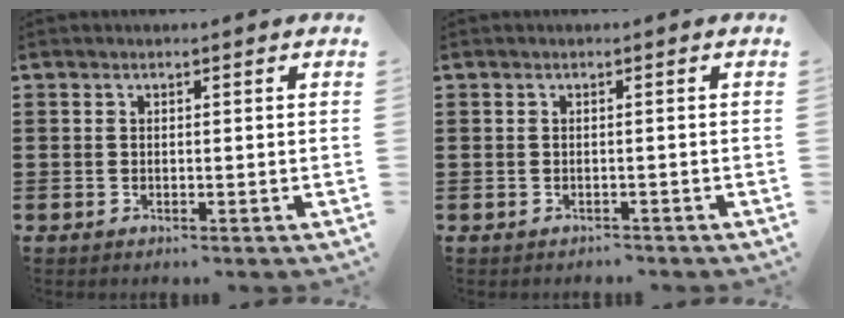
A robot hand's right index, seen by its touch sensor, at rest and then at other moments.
{"total": 0.7, "force": [-0.6, 0.4, 0.0], "torque": [-0.002, 0.002, -0.013]}